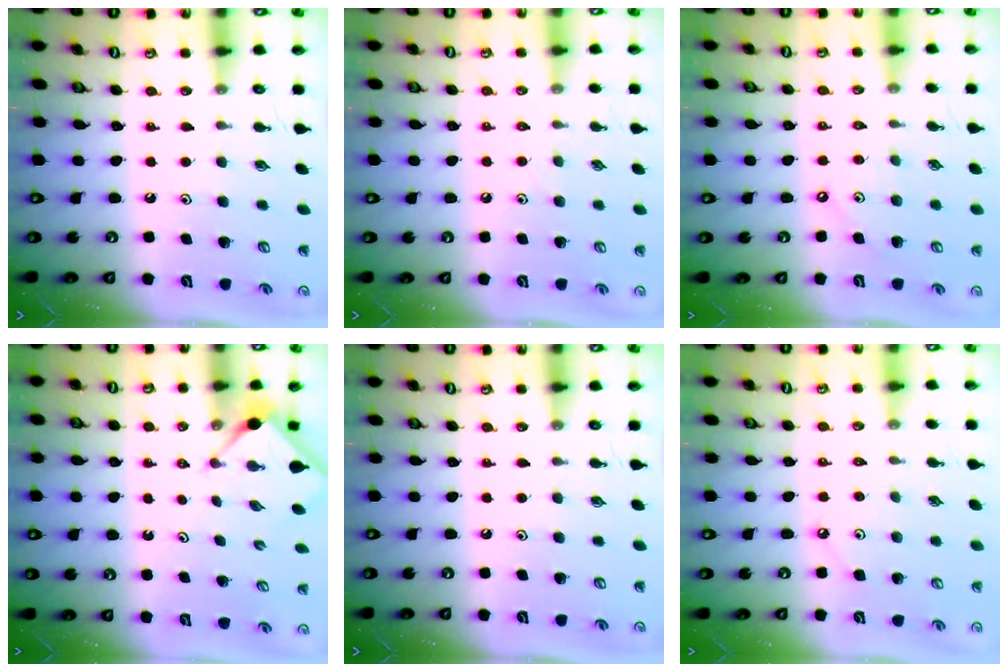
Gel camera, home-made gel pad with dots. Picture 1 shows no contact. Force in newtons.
{"total": 2.1, "press": 2.1, "slide": 0.4}
{"total": 3.6, "press": 3.5, "slide": 0.4}
{"total": 2.9, "press": 2.8, "slide": 0.4}
{"total": 0.0}
{"total": 1.7, "press": 1.6, "slide": 0.3}